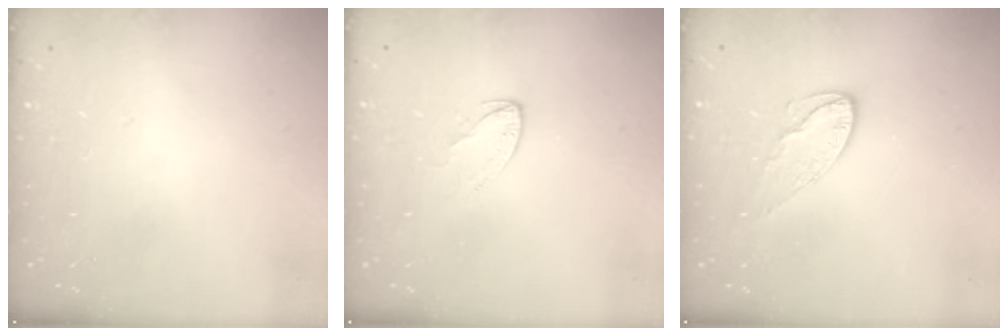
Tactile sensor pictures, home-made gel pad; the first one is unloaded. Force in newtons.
{"total": 4.1, "press": 4.1, "slide": 0.5}
{"total": 7.9, "press": 7.9, "slide": 0.2}